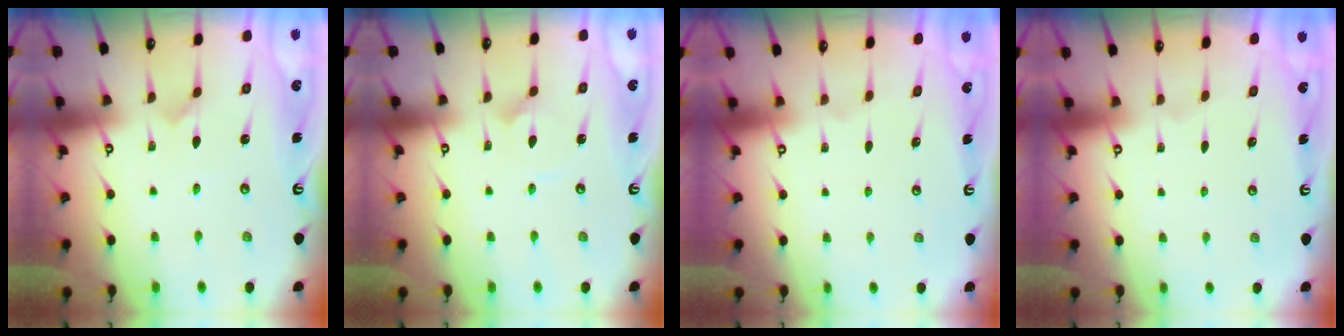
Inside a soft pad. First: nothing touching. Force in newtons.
{"total": 2.2, "press": 2.2, "slide": 0.1}
{"total": 0.0}
{"total": 0.0}